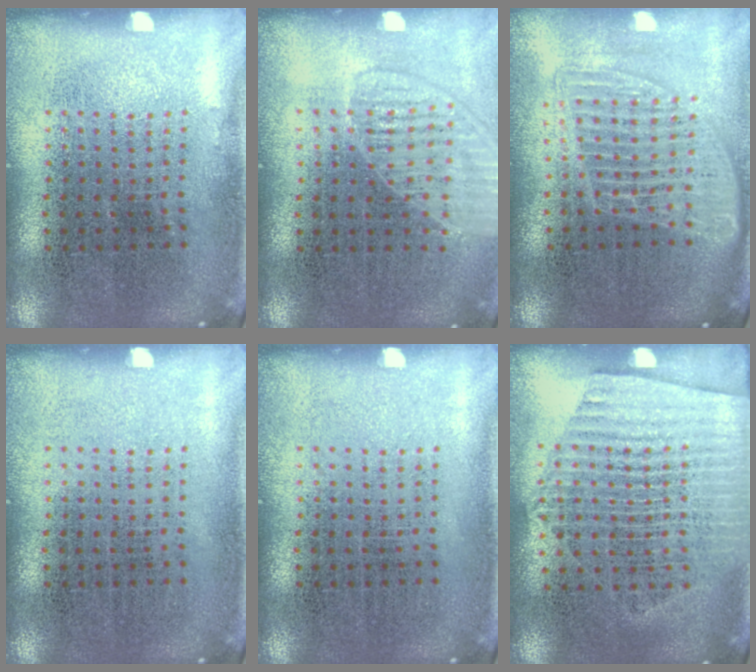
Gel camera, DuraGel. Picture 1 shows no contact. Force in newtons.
{"total": 1.4, "press": 1.4, "slide": 0.2}
{"total": 1.4, "press": 1.3, "slide": 0.6}
{"total": 0.0}
{"total": 0.0}
{"total": 1.5, "press": 1.4, "slide": 0.7}